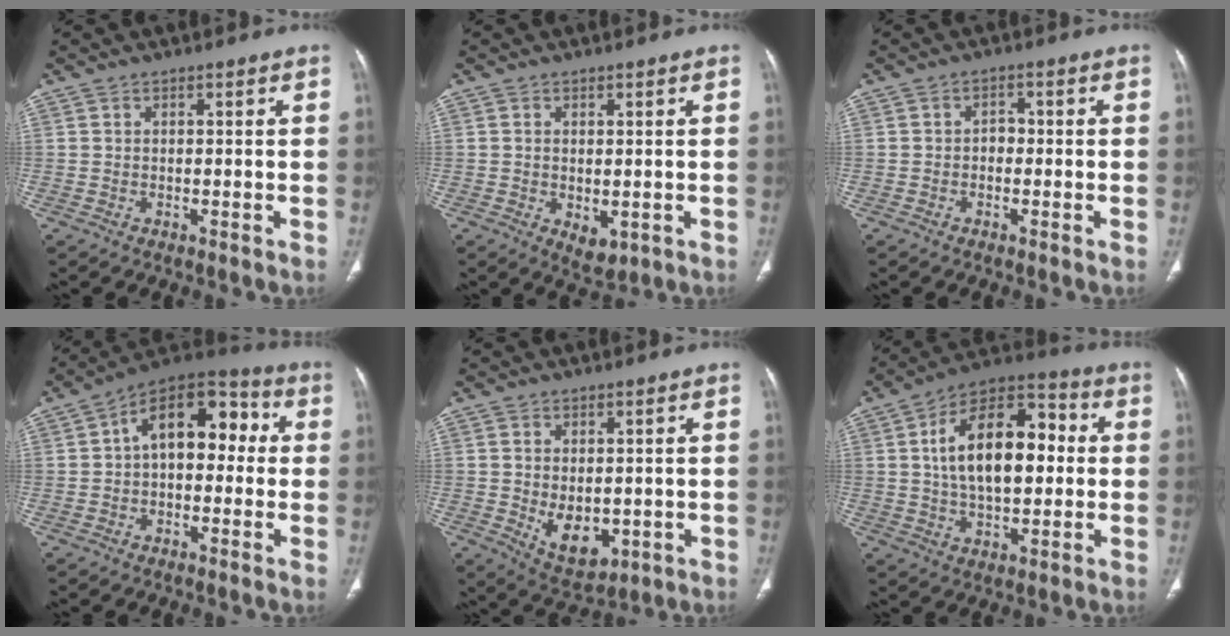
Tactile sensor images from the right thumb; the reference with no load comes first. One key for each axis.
{"total": 3.8, "fx": -0.7, "fy": 2.3, "fz": 2.9, "tx": -0.038, "ty": -0.008, "tz": 0.002}
{"total": 1.8, "fx": -0.5, "fy": 1.4, "fz": 1.1, "tx": -0.002, "ty": 0.009, "tz": -0.014}
{"total": 14.2, "fx": 1.4, "fy": 8.8, "fz": 11.0, "tx": -0.126, "ty": 0.049, "tz": 0.005}
{"total": 8.1, "fx": -1.0, "fy": 5.1, "fz": 6.2, "tx": -0.075, "ty": -0.014, "tz": 0.004}
{"total": 18.5, "fx": 2.0, "fy": 10.3, "fz": 15.3, "tx": -0.230, "ty": 0.027, "tz": 0.027}